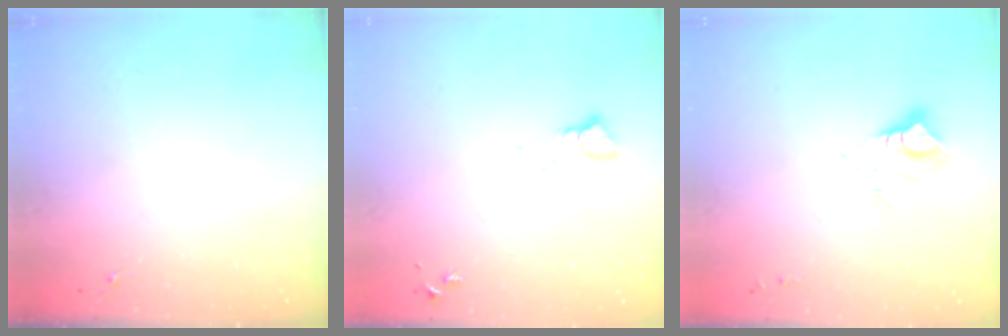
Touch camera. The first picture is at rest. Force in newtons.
{"total": 3.5, "press": 3.5, "slide": 0.4}
{"total": 8.6, "press": 8.6, "slide": 0.9}